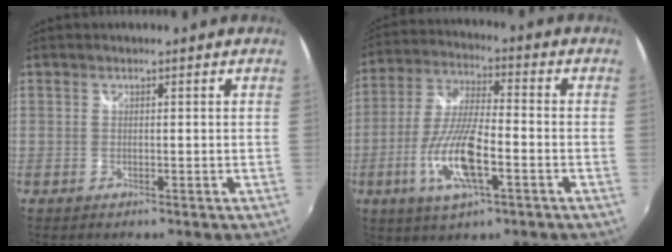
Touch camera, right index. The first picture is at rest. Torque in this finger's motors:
{"motor_torque": [1.80, -0.34, 0.93, 0.14]}